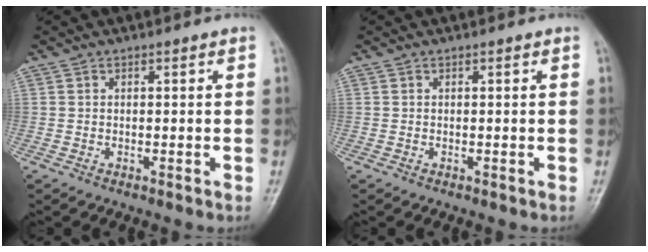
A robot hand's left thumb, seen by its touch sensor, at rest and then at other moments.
{"total": 0.0}